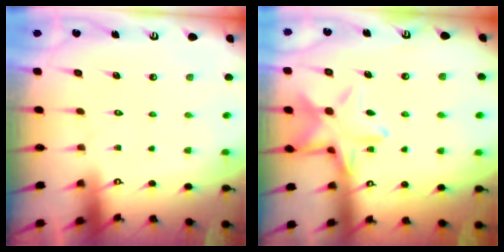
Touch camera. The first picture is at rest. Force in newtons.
{"total": 13.6, "press": 13.6, "slide": 0.9}